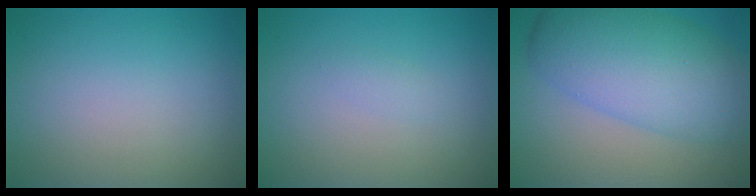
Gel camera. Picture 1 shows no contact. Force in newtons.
{"total": 0.7, "press": 0.7, "slide": 0.0}
{"total": 8.2, "press": 8.2, "slide": 0.1}